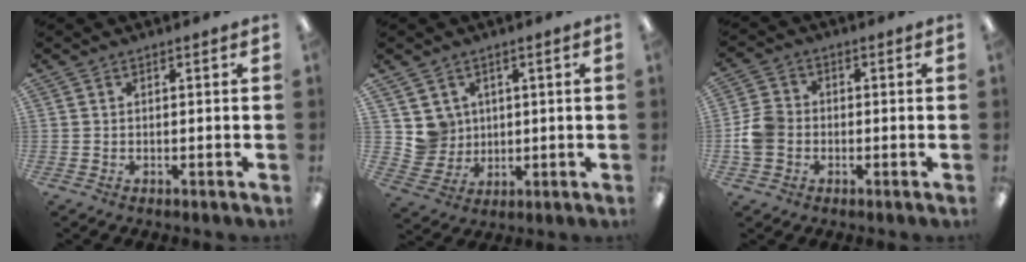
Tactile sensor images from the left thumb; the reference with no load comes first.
{"total": 6.2, "force": [2.8, 5.5, -0.4], "torque": [-0.008, -0.011, 0.056]}
{"total": 6.4, "force": [-1.3, 5.3, 3.3], "torque": [-0.061, 0.013, -0.024]}